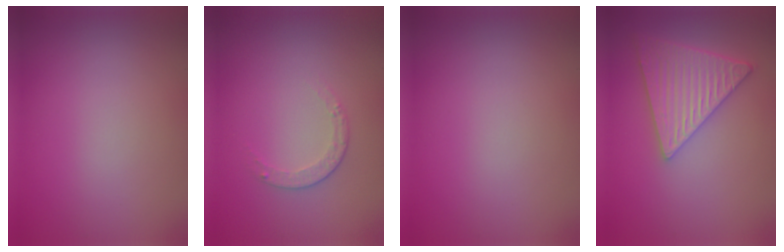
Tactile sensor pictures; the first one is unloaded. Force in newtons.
{"total": 1.2, "press": 0.9, "slide": 0.9}
{"total": 0.0}
{"total": 6.0, "press": 4.9, "slide": 3.4}